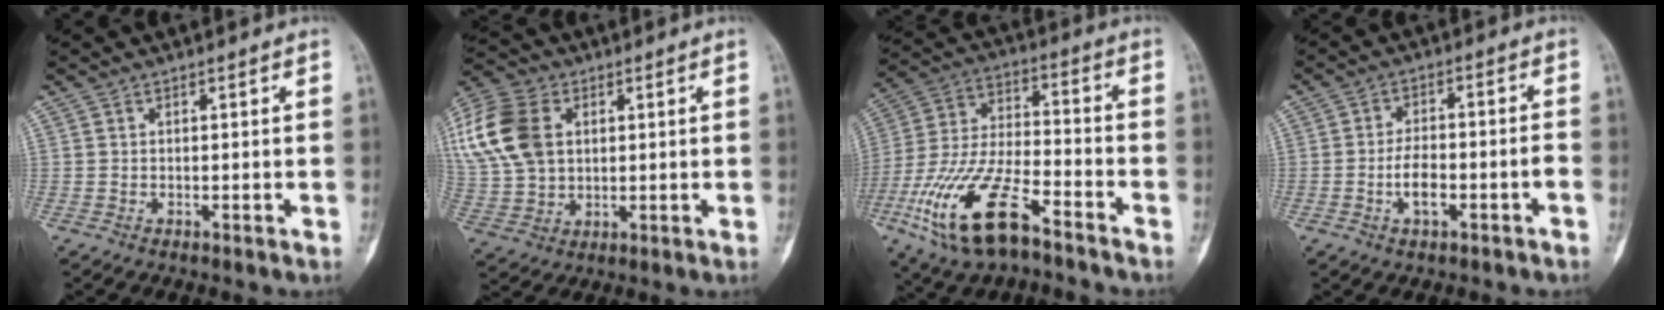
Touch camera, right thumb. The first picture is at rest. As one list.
[{"total": 18.1, "force": [4.7, 12.9, 11.8], "torque": [-0.261, 0.009, 0.090]}, {"total": 19.7, "force": [-10.9, 7.9, 14.4], "torque": [-0.302, 0.044, -0.202]}, {"total": 6.6, "force": [-2.7, 2.5, 5.5], "torque": [-0.096, 0.027, -0.044]}]